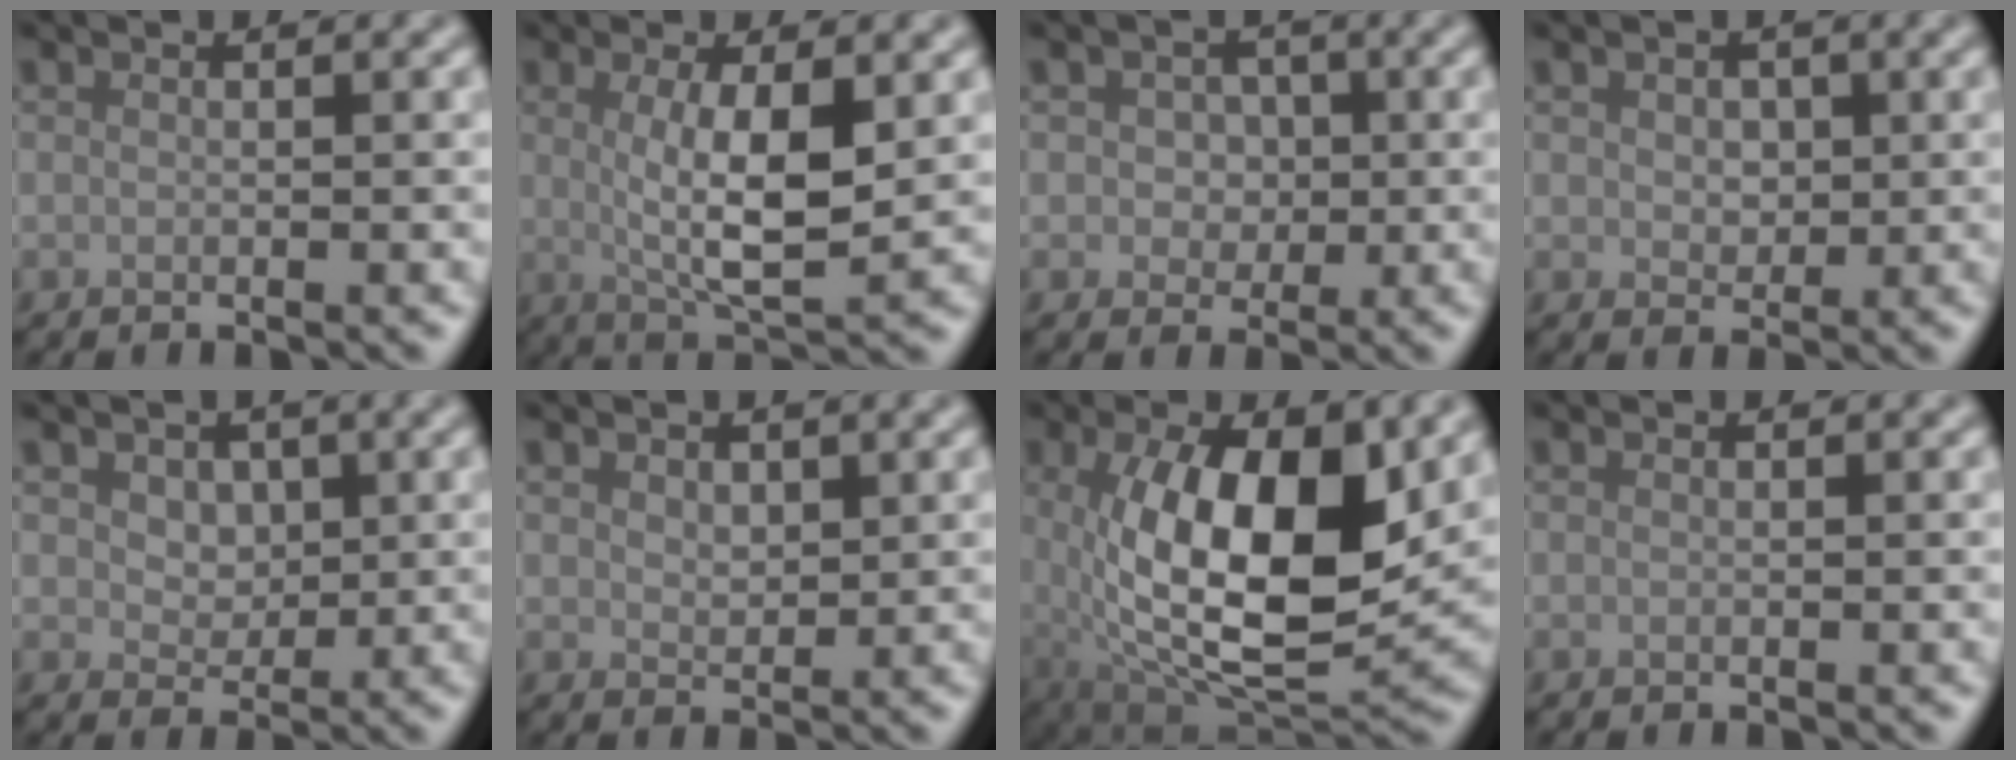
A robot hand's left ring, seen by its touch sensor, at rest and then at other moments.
{"total": 6.1, "force": [0.6, 1.7, 5.8], "torque": [-0.102, -0.010, 0.016]}
{"total": 2.8, "force": [0.3, 2.4, 1.4], "torque": [-0.006, 0.006, -0.011]}
{"total": 2.1, "force": [0.4, 1.6, 1.2], "torque": [-0.025, -0.004, 0.006]}
{"total": 3.2, "force": [1.2, 2.4, 1.7], "torque": [-0.038, -0.011, 0.019]}
{"total": 1.6, "force": [0.8, 1.1, 0.9], "torque": [-0.016, -0.005, 0.017]}
{"total": 13.2, "force": [1.0, 6.1, 11.7], "torque": [-0.188, -0.018, 0.022]}
{"total": 0.0}